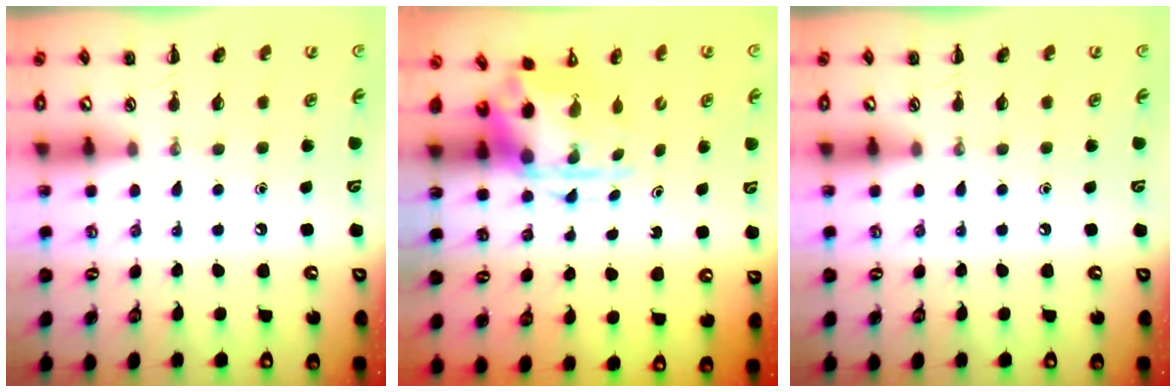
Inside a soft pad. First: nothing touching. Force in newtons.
{"total": 3.7, "press": 3.6, "slide": 0.9}
{"total": 0.0}